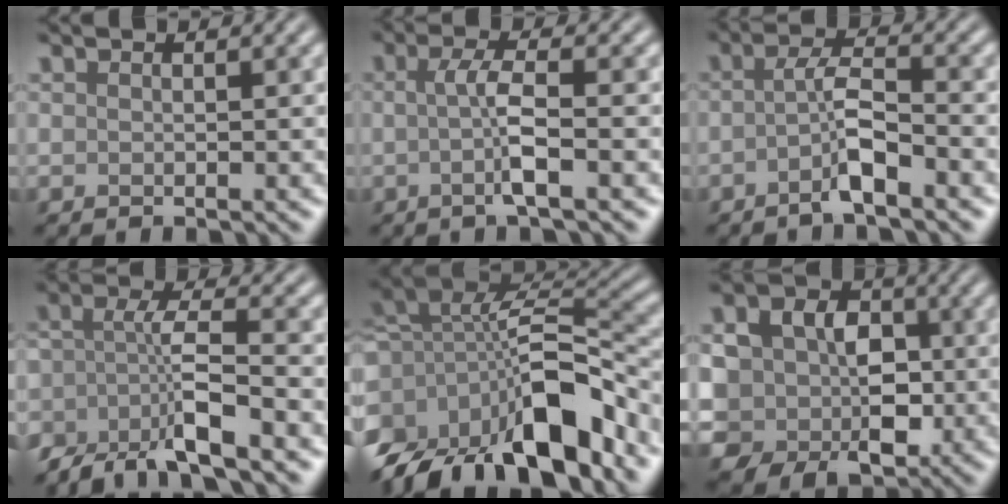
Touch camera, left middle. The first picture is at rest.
{"total": 3.4, "force": [-0.4, 0.5, 3.3], "torque": [-0.062, -0.002, -0.013]}
{"total": 3.2, "force": [-1.5, 0.4, 2.8], "torque": [-0.053, 0.012, -0.036]}
{"total": 5.7, "force": [-3.5, 1.4, 4.2], "torque": [-0.070, 0.002, -0.074]}
{"total": 13.7, "force": [-6.4, 6.0, 10.5], "torque": [-0.182, 0.008, -0.117]}
{"total": 9.4, "force": [-0.7, 7.9, 5.0], "torque": [-0.088, 0.001, -0.027]}